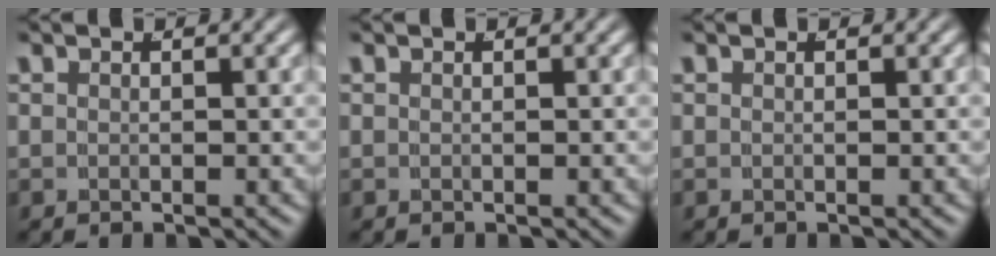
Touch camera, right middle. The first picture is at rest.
{"total": 0.0}
{"total": 0.0}